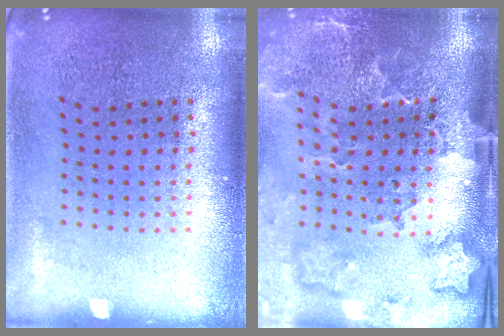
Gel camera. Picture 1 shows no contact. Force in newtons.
{"total": 3.4, "press": 2.5, "slide": 2.2}